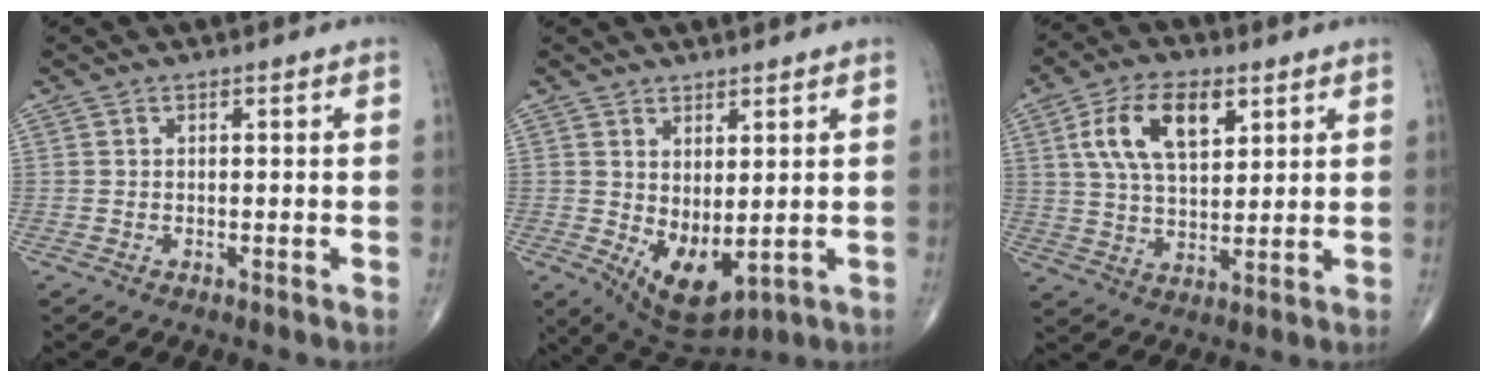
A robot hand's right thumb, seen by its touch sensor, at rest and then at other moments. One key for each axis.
{"total": 8.3, "fx": -0.2, "fy": 4.2, "fz": 7.2, "tx": -0.109, "ty": -0.016, "tz": 0.021}
{"total": 12.5, "fx": 4.8, "fy": 6.5, "fz": 9.5, "tx": -0.161, "ty": -0.007, "tz": 0.090}